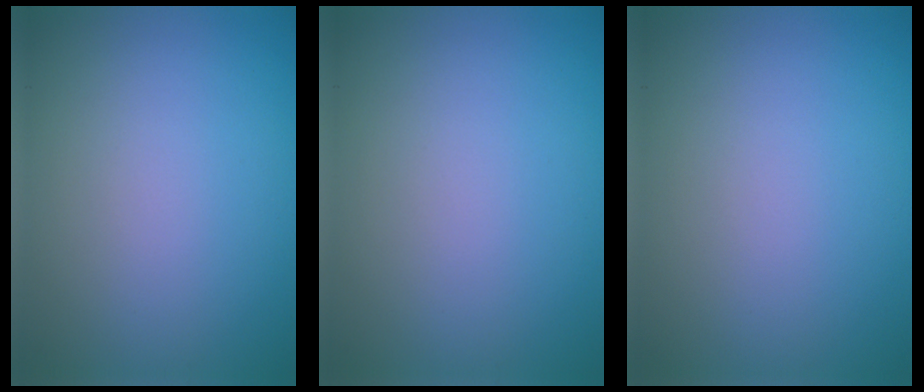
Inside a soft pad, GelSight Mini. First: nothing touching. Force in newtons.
{"total": 0.0}
{"total": 0.0}